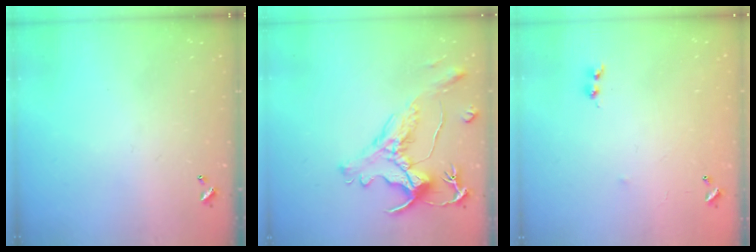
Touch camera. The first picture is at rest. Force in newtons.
{"total": 2.8, "press": 2.5, "slide": 1.3}
{"total": 5.7, "press": 5.7, "slide": 0.7}